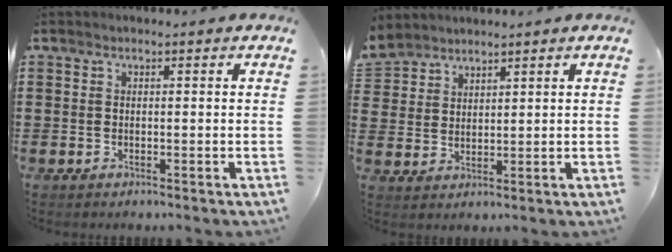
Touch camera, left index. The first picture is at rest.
{"total": 3.7, "force": [3.3, 1.5, -0.4], "torque": [-0.009, -0.006, 0.065]}